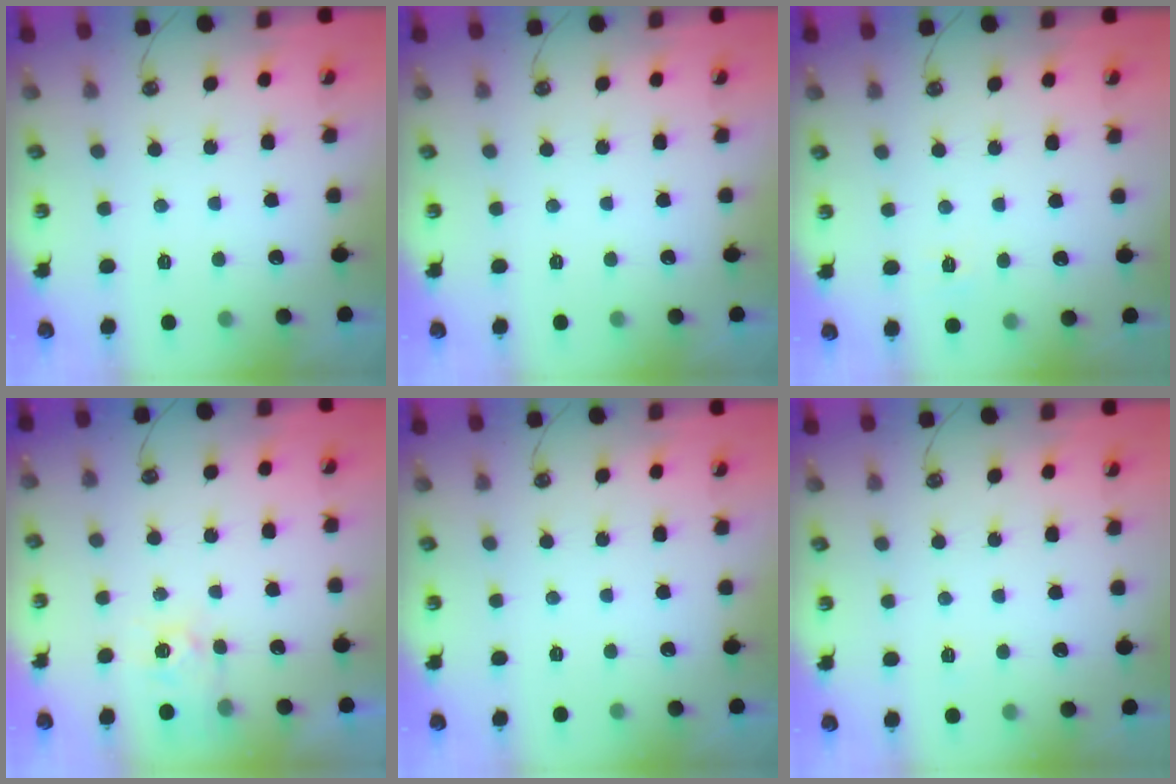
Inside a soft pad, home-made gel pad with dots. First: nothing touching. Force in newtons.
{"total": 0.0}
{"total": 3.8, "press": 3.8, "slide": 0.5}
{"total": 4.3, "press": 4.3, "slide": 0.4}
{"total": 0.0}
{"total": 2.8, "press": 2.8, "slide": 0.3}